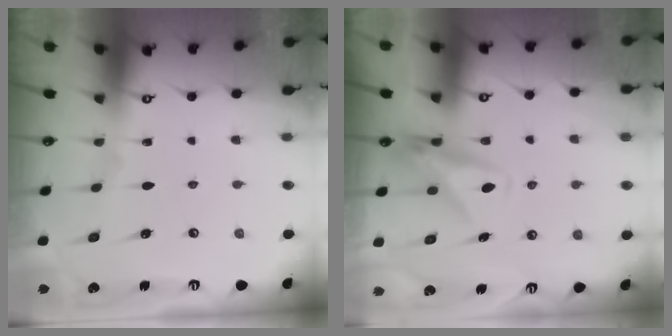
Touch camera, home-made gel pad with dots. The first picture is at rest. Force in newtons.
{"total": 9.8, "press": 9.8, "slide": 0.7}